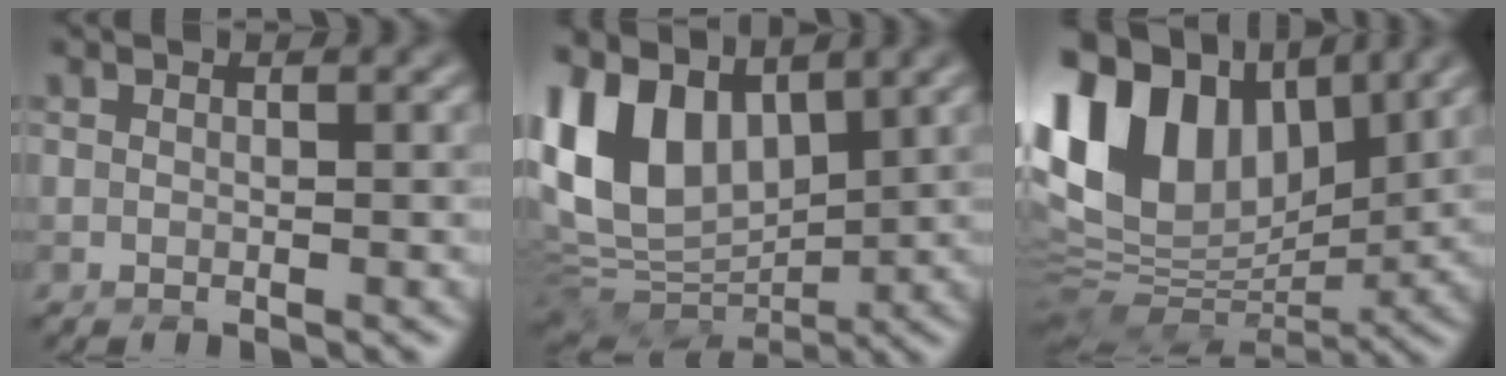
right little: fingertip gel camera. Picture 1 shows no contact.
{"total": 9.9, "force": [4.0, 6.2, 6.6], "torque": [-0.152, 0.005, 0.073]}
{"total": 15.0, "force": [5.4, 9.1, 10.6], "torque": [-0.234, 0.031, 0.096]}